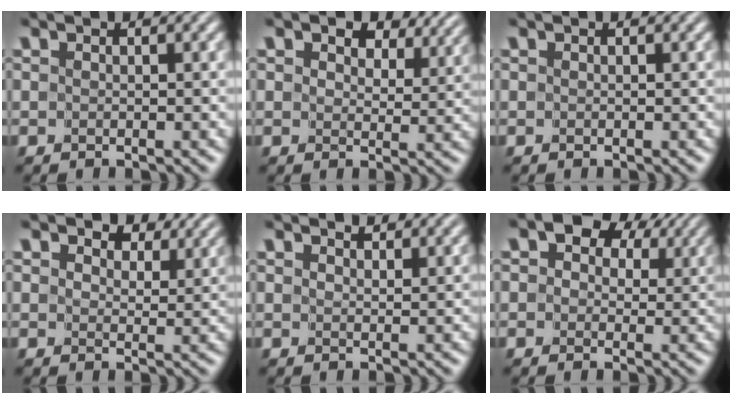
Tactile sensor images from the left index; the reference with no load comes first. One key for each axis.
{"total": 7.0, "fx": 4.8, "fy": 3.5, "fz": 3.7, "tx": -0.054, "ty": 0.000, "tz": 0.056}
{"total": 0.0}
{"total": 5.3, "fx": 4.0, "fy": 2.4, "fz": 2.4, "tx": -0.038, "ty": -0.002, "tz": 0.045}
{"total": 2.1, "fx": 2.0, "fy": 0.2, "fz": 0.4, "tx": -0.009, "ty": 0.000, "tz": 0.027}
{"total": 7.4, "fx": 4.1, "fy": 4.4, "fz": 4.4, "tx": -0.059, "ty": 0.014, "tz": 0.045}